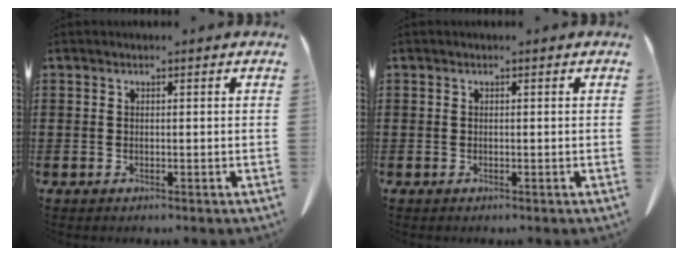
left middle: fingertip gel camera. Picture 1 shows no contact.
{"total": 0.0}